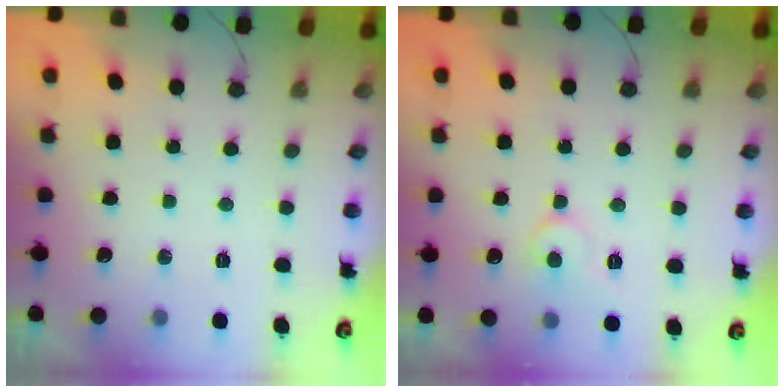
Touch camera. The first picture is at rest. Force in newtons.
{"total": 7.7, "press": 7.7, "slide": 0.7}